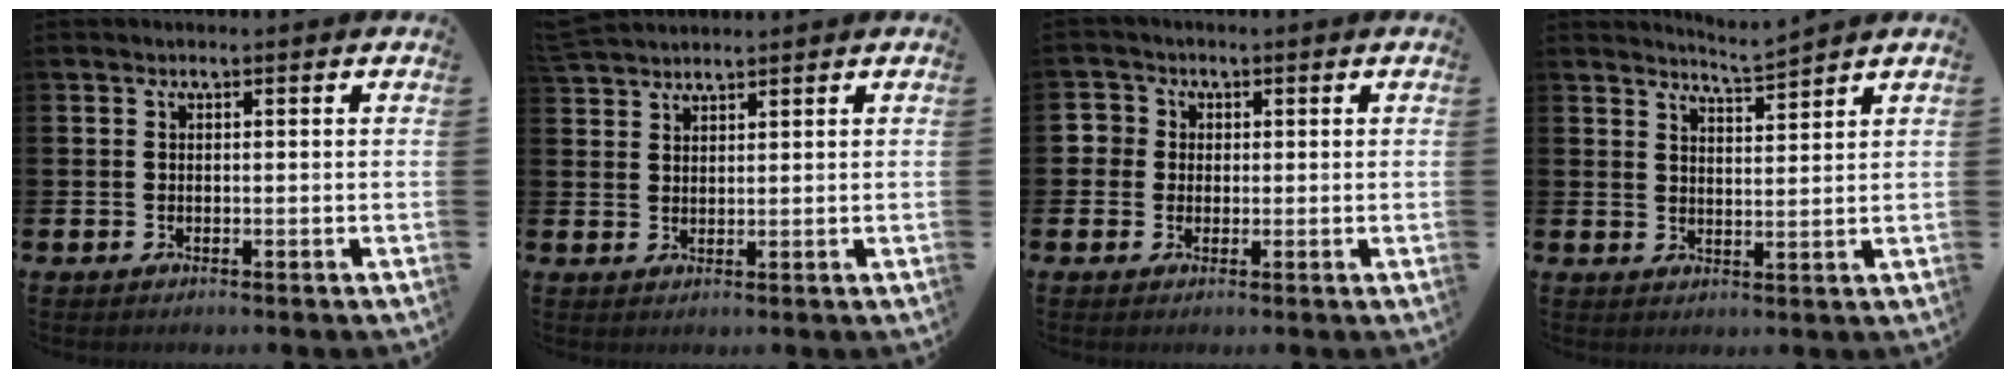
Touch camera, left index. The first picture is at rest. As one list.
[{"total": 2.9, "force": [2.9, 0.4, 0.0], "torque": [-0.006, -0.010, 0.055]}, {"total": 2.5, "force": [0.8, 2.4, 0.1], "torque": [0.000, 0.004, 0.006]}, {"total": 4.4, "force": [4.4, -0.5, 0.1], "torque": [-0.004, -0.029, 0.077]}]